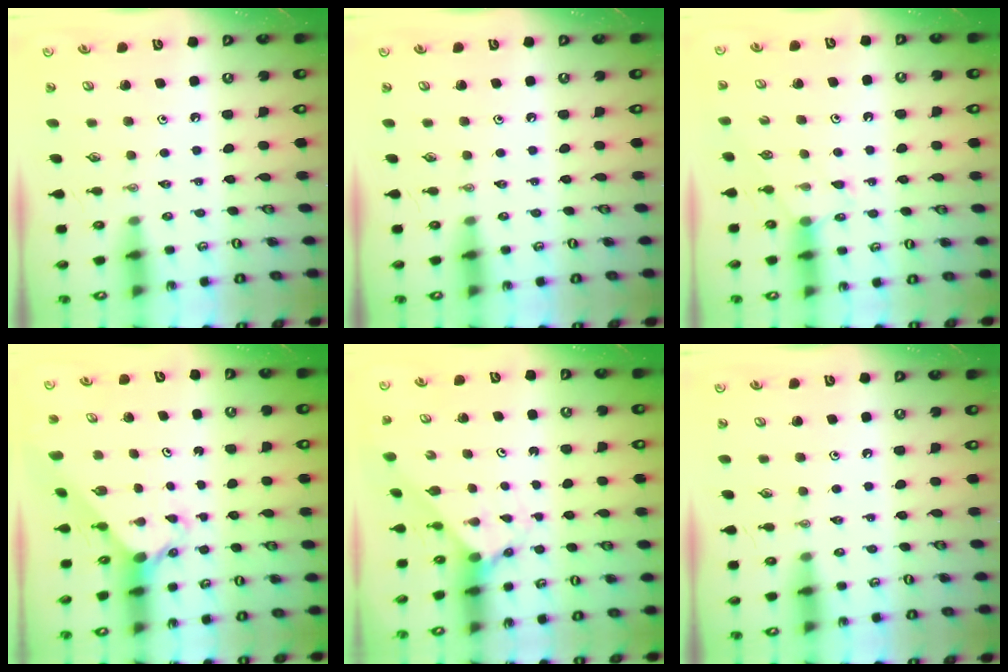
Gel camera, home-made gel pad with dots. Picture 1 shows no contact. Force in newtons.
{"total": 0.0}
{"total": 4.4, "press": 4.3, "slide": 0.5}
{"total": 2.4, "press": 2.4, "slide": 0.2}
{"total": 2.7, "press": 2.7, "slide": 0.2}
{"total": 0.0}